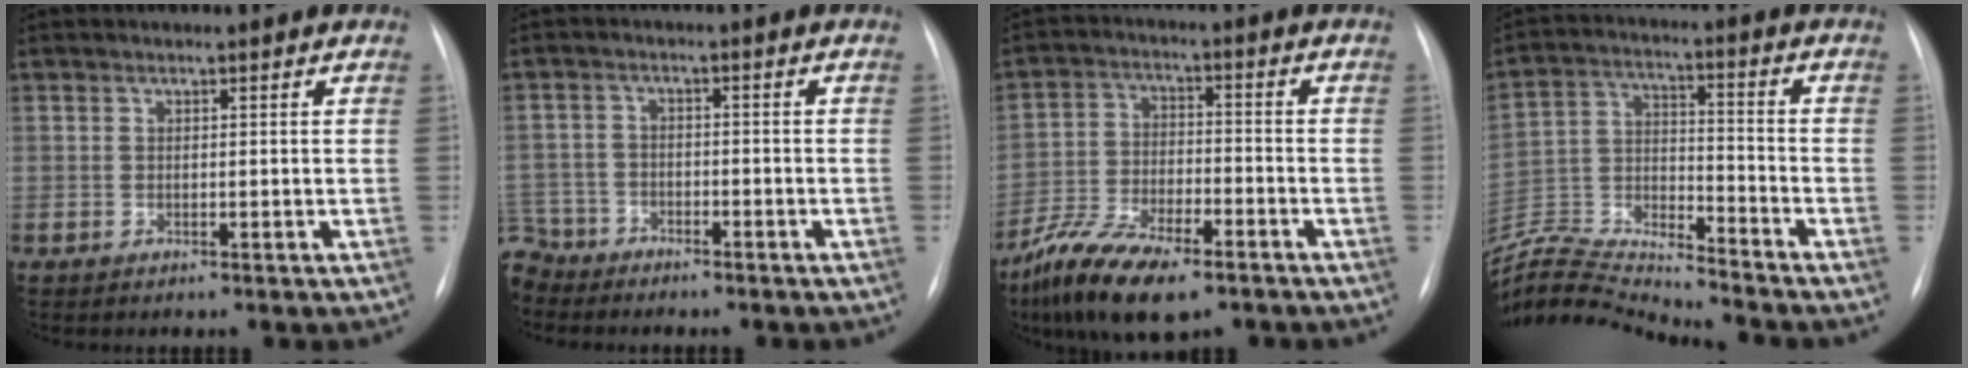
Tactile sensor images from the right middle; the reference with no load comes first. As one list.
[{"total": 7.3, "force": [-6.2, 3.8, 0.4], "torque": [-0.017, 0.002, -0.116]}, {"total": 13.0, "force": [-9.0, 4.5, 8.3], "torque": [-0.157, -0.016, -0.164]}, {"total": 16.5, "force": [-16.1, -0.6, 3.5], "torque": [-0.073, 0.017, -0.291]}]